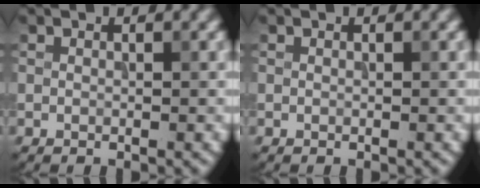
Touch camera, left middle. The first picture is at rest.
{"total": 0.0}